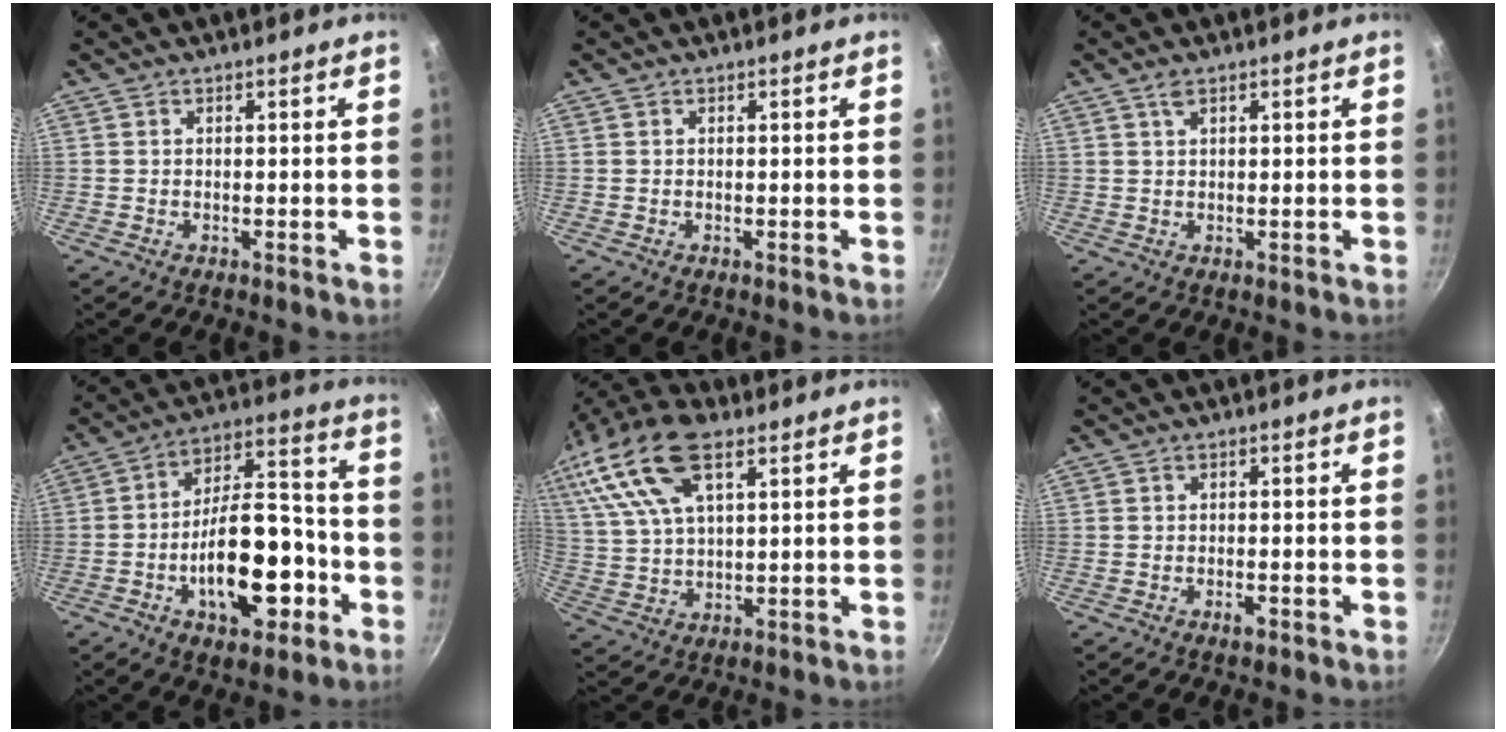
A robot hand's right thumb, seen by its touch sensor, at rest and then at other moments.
{"total": 0.0}
{"total": 1.6, "force": [0.9, 0.6, 1.2], "torque": [-0.020, 0.000, 0.019]}
{"total": 19.4, "force": [-6.2, 9.9, 15.5], "torque": [-0.205, 0.059, -0.091]}
{"total": 21.5, "force": [11.0, 10.8, 14.9], "torque": [-0.320, 0.028, 0.211]}
{"total": 1.4, "force": [-0.8, 0.6, 1.0], "torque": [-0.017, 0.004, -0.014]}